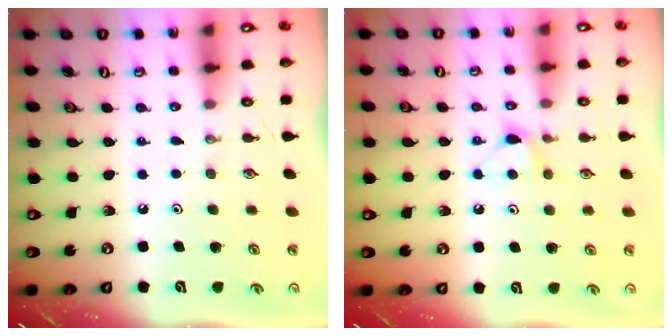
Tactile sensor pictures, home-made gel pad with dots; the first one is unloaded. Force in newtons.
{"total": 5.7, "press": 5.6, "slide": 0.8}